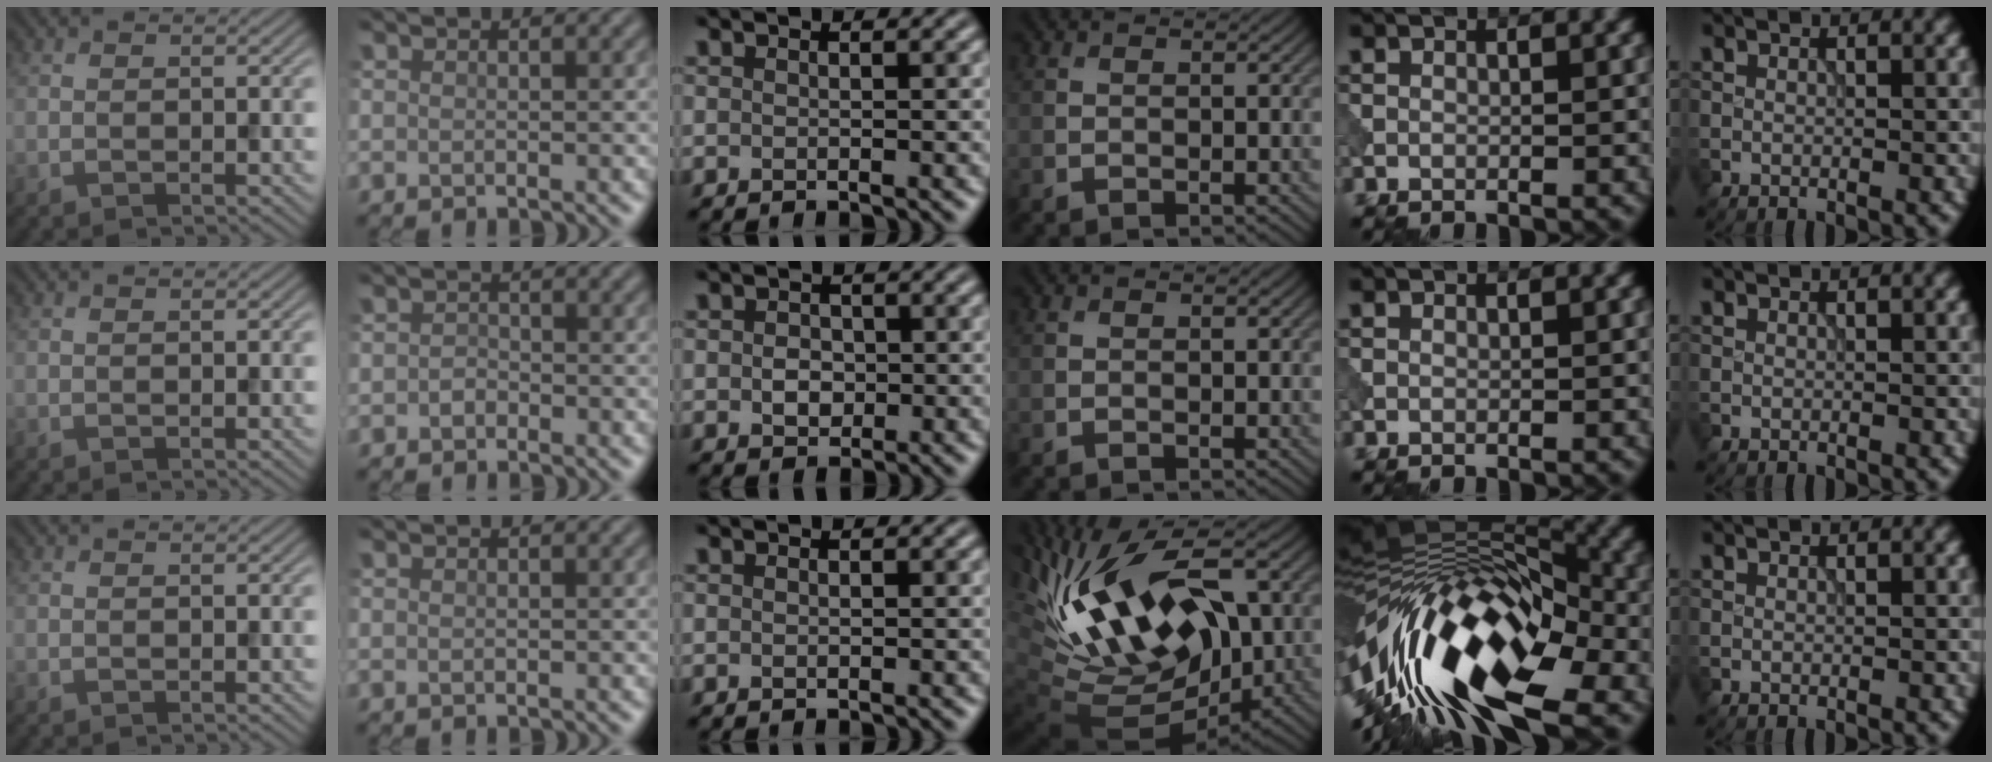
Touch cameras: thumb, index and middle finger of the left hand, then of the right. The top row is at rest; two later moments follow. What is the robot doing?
{"motion": "extract", "object": "peg toy"}